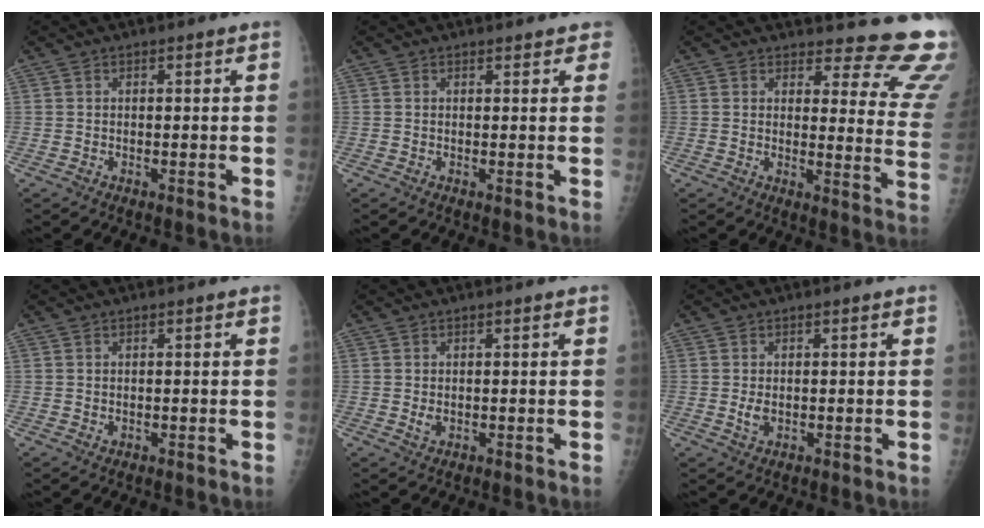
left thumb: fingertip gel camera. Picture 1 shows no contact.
{"total": 2.6, "force": [2.2, 1.1, 0.8], "torque": [0.014, -0.003, 0.015]}
{"total": 15.5, "force": [14.8, 3.3, 3.0], "torque": [0.011, -0.165, 0.136]}
{"total": 0.7, "force": [0.4, 0.3, 0.5], "torque": [-0.008, -0.002, 0.008]}
{"total": 1.4, "force": [0.4, 0.7, 1.1], "torque": [-0.020, -0.004, 0.011]}
{"total": 1.9, "force": [0.3, 1.0, 1.6], "torque": [-0.028, -0.005, 0.009]}